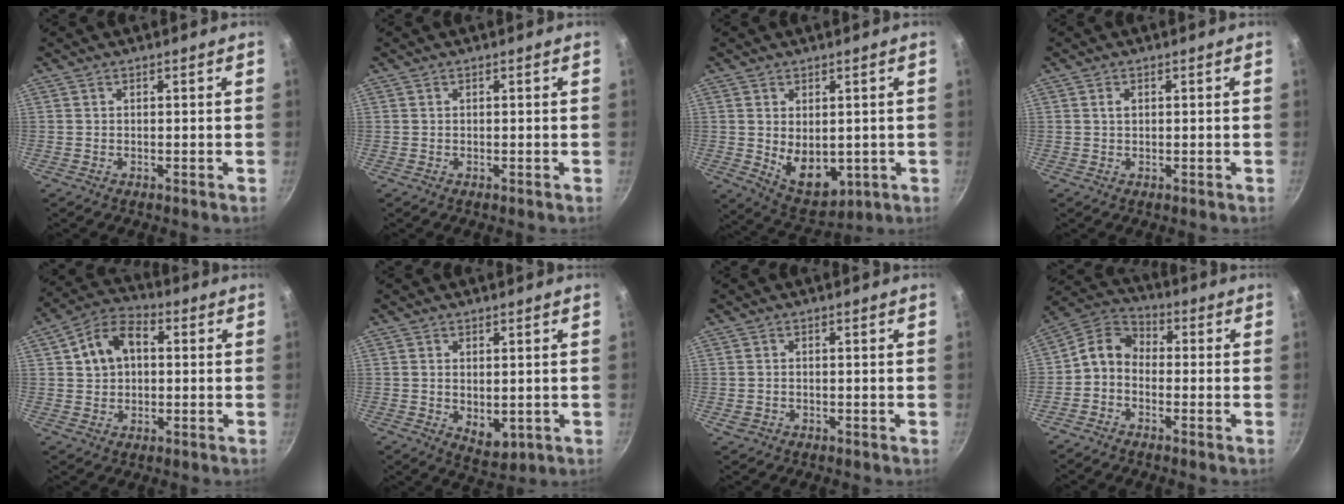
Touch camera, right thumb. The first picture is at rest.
{"total": 0.0}
{"total": 9.2, "force": [0.1, 6.0, 6.9], "torque": [-0.088, -0.022, 0.025]}
{"total": 1.2, "force": [0.4, 0.7, 0.8], "torque": [-0.012, 0.002, 0.005]}
{"total": 10.0, "force": [1.8, 7.1, 6.8], "torque": [-0.103, 0.024, 0.020]}
{"total": 5.2, "force": [0.1, 3.3, 4.1], "torque": [-0.057, -0.017, 0.009]}
{"total": 1.3, "force": [-0.4, 1.1, 0.6], "torque": [-0.011, 0.001, -0.007]}
{"total": 6.7, "force": [-1.6, 5.0, 4.1], "torque": [-0.073, 0.035, -0.056]}